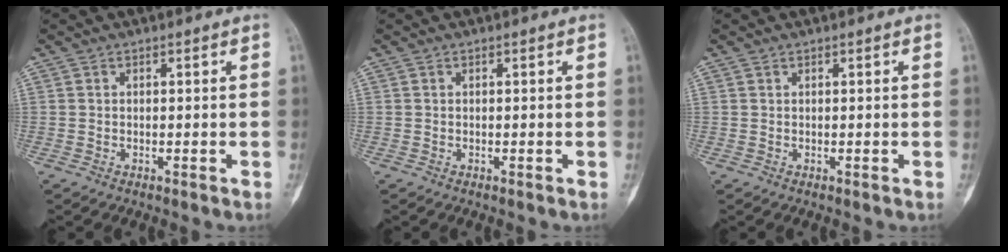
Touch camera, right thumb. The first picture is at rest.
{"total": 0.0}
{"total": 0.0}